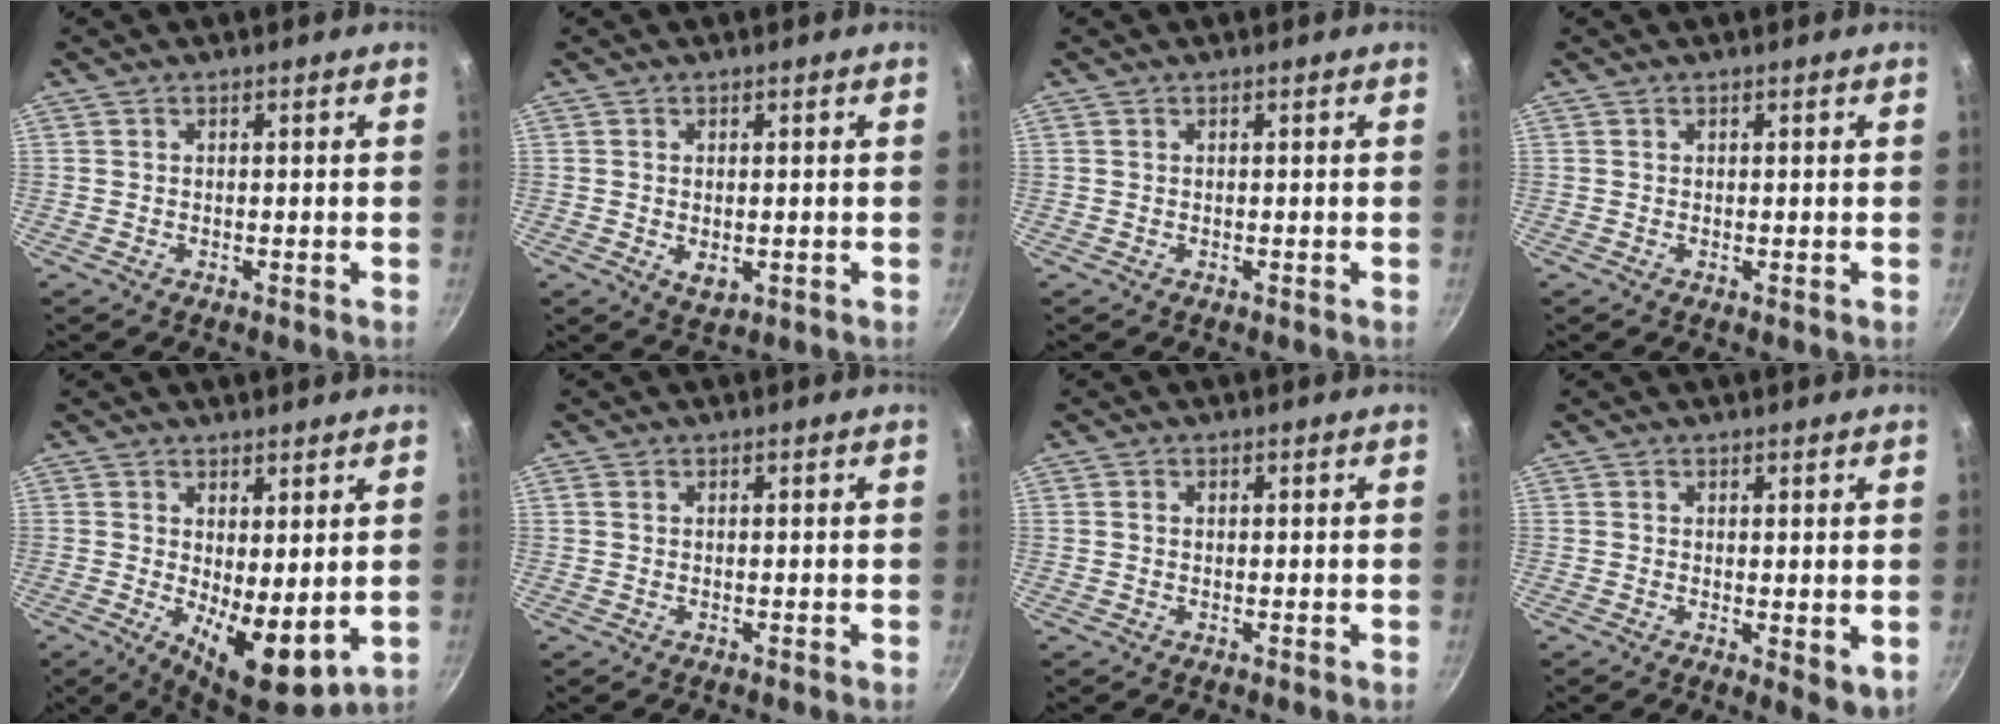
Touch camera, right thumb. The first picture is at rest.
{"total": 3.3, "force": [-0.3, 2.1, 2.5], "torque": [-0.040, -0.010, -0.001]}
{"total": 0.0}
{"total": 0.0}
{"total": 9.4, "force": [0.3, 3.8, 8.6], "torque": [-0.111, -0.023, 0.013]}
{"total": 0.6, "force": [0.2, 0.4, 0.4], "torque": [-0.008, 0.001, 0.003]}
{"total": 0.7, "force": [0.1, 0.6, 0.4], "torque": [-0.005, 0.004, 0.001]}
{"total": 4.3, "force": [0.3, 2.0, 3.8], "torque": [-0.051, -0.014, 0.006]}